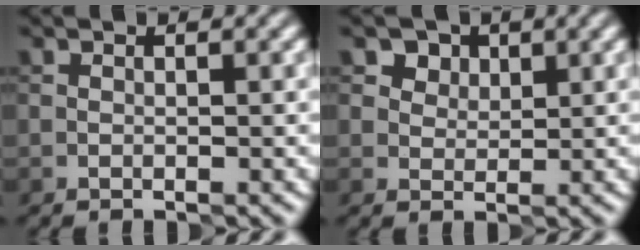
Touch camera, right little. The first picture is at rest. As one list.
[{"total": 4.6, "force": [3.0, 3.1, 1.6], "torque": [-0.041, 0.005, 0.043]}]